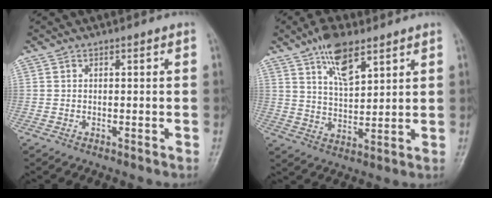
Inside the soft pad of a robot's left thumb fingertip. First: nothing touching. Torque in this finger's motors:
{"motor_torque": [1.43, 0.72, 0.82, -0.94, 0.04]}